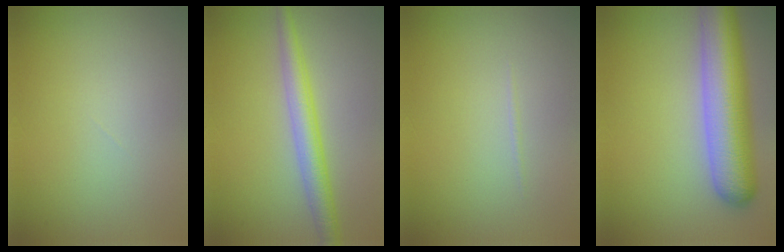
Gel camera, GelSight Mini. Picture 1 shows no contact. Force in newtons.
{"total": 3.4, "press": 3.4, "slide": 0.1}
{"total": 0.6, "press": 0.6, "slide": 0.2}
{"total": 8.6, "press": 8.6, "slide": 0.3}